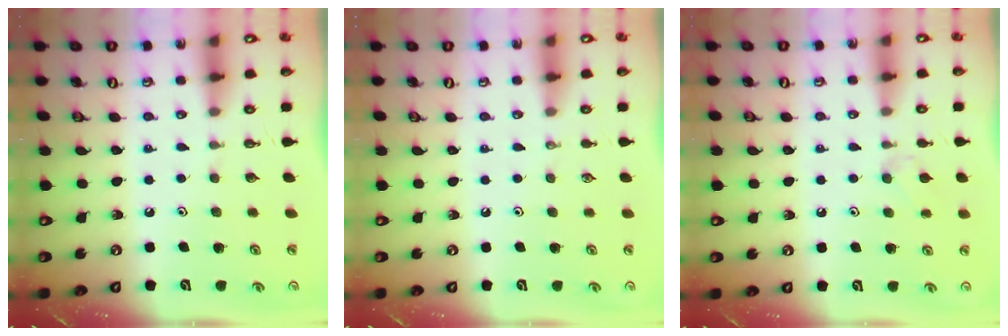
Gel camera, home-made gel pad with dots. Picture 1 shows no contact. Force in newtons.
{"total": 0.0}
{"total": 4.1, "press": 4.0, "slide": 0.8}